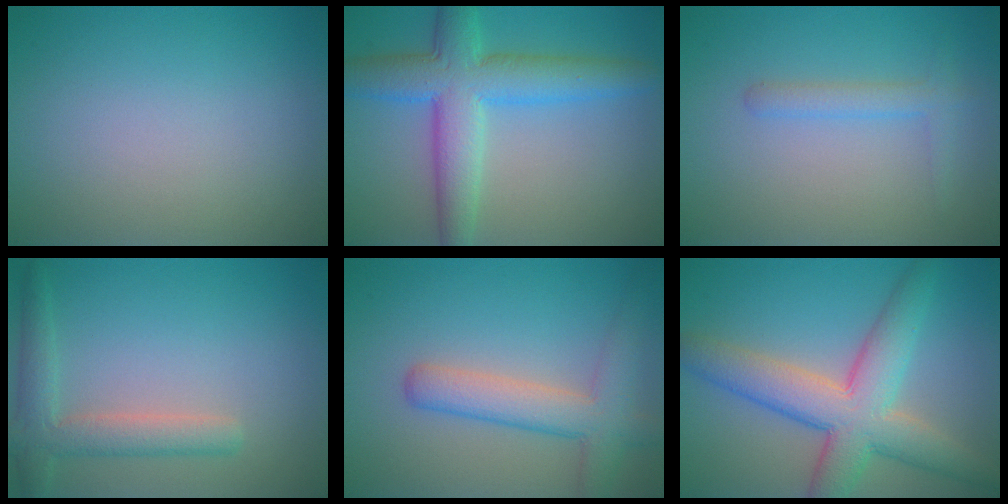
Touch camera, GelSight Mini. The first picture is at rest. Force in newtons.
{"total": 7.2, "press": 7.2, "slide": 0.3}
{"total": 1.7, "press": 1.7, "slide": 0.1}
{"total": 3.5, "press": 3.5, "slide": 0.3}
{"total": 3.8, "press": 3.8, "slide": 0.4}
{"total": 7.7, "press": 7.7, "slide": 0.4}